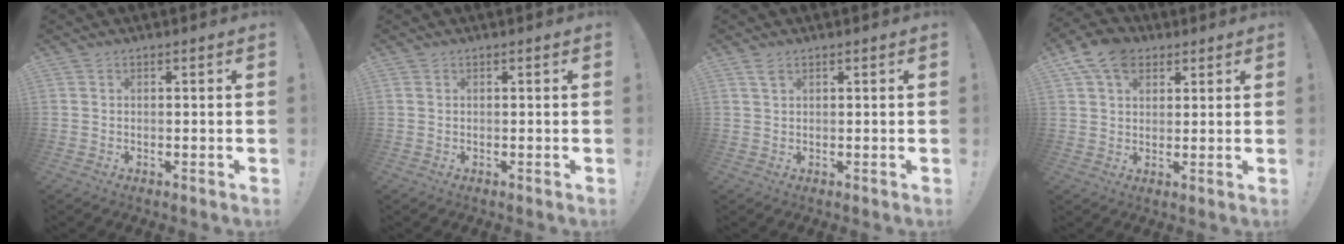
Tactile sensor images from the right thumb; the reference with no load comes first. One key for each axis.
{"total": 0.0}
{"total": 2.2, "fx": 1.4, "fy": 0.9, "fz": 1.5, "tx": -0.023, "ty": -0.003, "tz": 0.024}
{"total": 10.6, "fx": 5.3, "fy": 7.3, "fz": 5.5, "tx": -0.094, "ty": -0.011, "tz": 0.103}